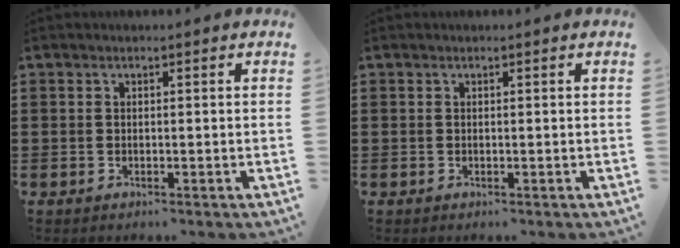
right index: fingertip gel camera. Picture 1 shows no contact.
{"total": 0.0}